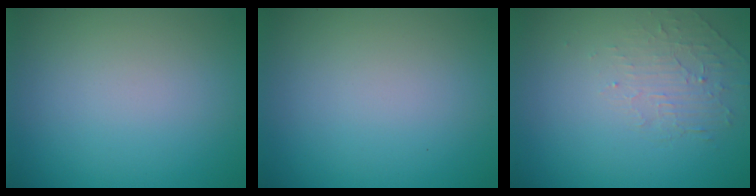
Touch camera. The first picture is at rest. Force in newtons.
{"total": 0.0}
{"total": 1.9, "press": 0.6, "slide": 1.8}